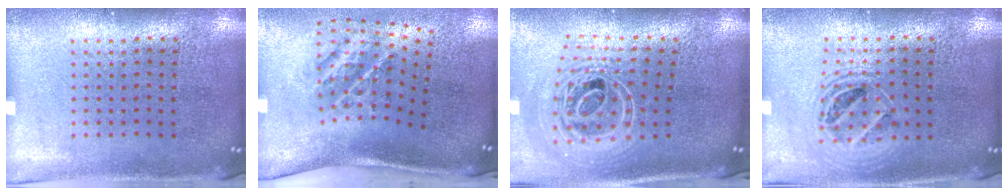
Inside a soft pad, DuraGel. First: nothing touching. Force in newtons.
{"total": 2.0, "press": 1.2, "slide": 1.5}
{"total": 2.6, "press": 1.9, "slide": 1.9}
{"total": 1.5, "press": 1.3, "slide": 0.7}